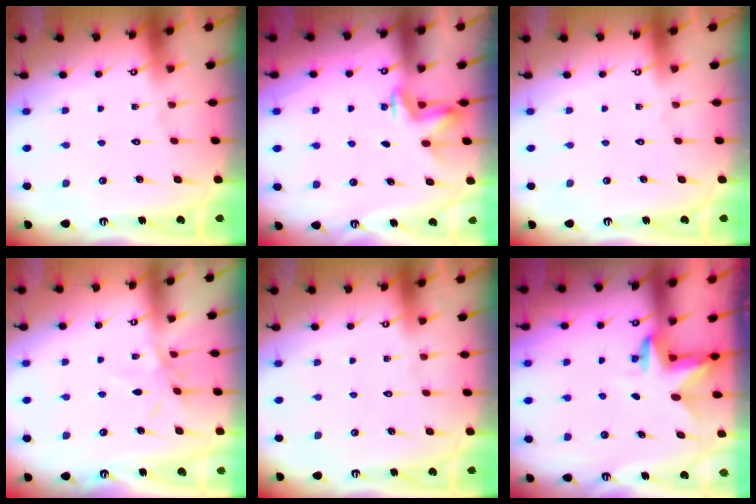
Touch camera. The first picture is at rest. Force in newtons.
{"total": 3.7, "press": 3.6, "slide": 0.9}
{"total": 0.0}
{"total": 5.1, "press": 5.0, "slide": 0.7}
{"total": 0.0}
{"total": 3.2, "press": 3.2, "slide": 0.1}